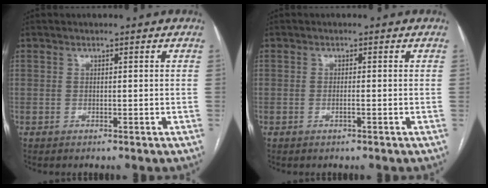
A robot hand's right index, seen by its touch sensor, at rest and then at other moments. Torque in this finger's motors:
{"motor_torque": [-0.16, 0.04, -0.03, -0.01]}